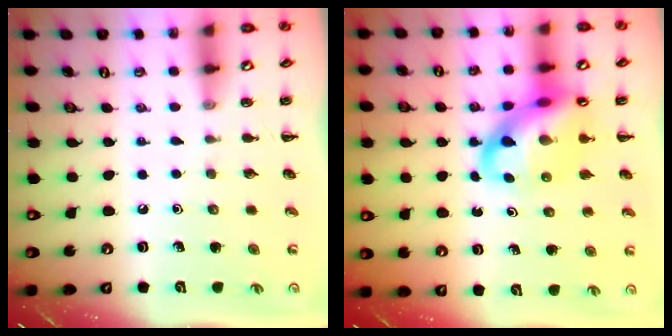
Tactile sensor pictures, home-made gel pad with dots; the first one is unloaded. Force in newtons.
{"total": 15.2, "press": 14.7, "slide": 3.9}